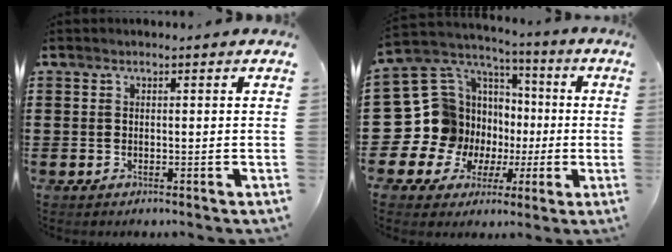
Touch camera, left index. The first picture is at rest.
{"total": 13.5, "force": [-1.7, 13.0, 3.3], "torque": [-0.140, -0.034, -0.003]}